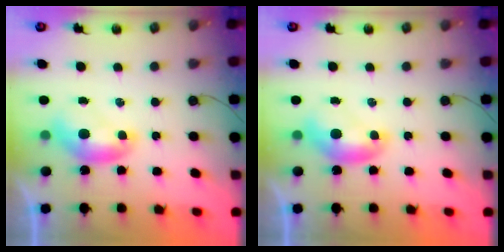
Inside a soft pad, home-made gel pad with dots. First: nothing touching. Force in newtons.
{"total": 0.0}